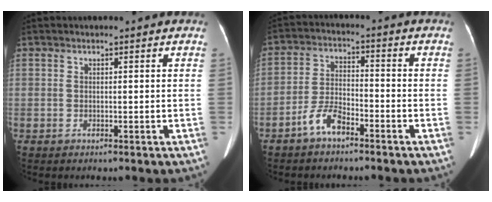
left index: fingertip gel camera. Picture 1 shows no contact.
{"total": 5.4, "force": [-3.8, 1.8, 3.3], "torque": [-0.077, 0.008, -0.074]}